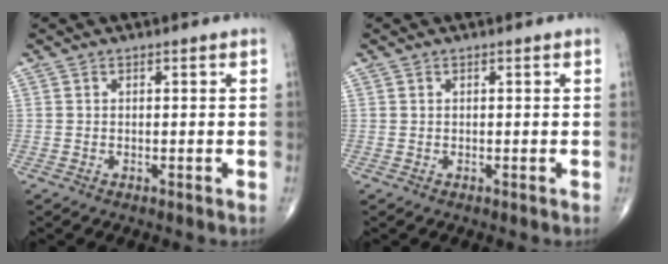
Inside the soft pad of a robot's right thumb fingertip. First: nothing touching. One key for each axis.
{"total": 0.0}